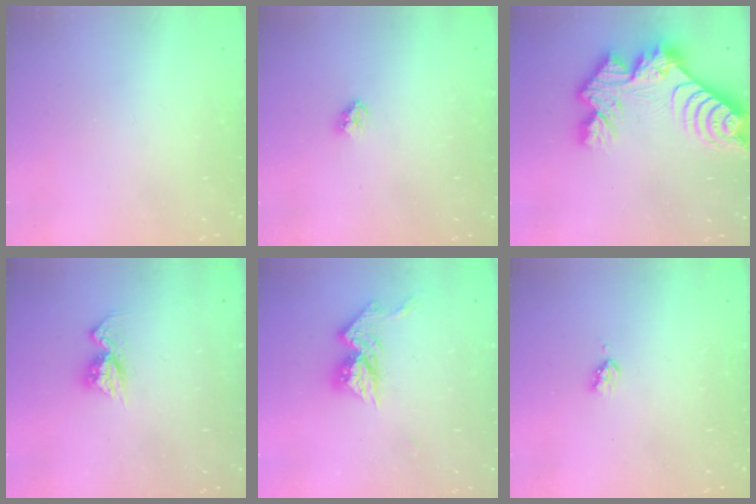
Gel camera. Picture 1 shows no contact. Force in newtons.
{"total": 2.4, "press": 2.4, "slide": 0.1}
{"total": 14.5, "press": 14.4, "slide": 1.2}
{"total": 8.1, "press": 8.1, "slide": 0.8}
{"total": 11.5, "press": 11.4, "slide": 1.0}
{"total": 2.9, "press": 2.9, "slide": 0.5}